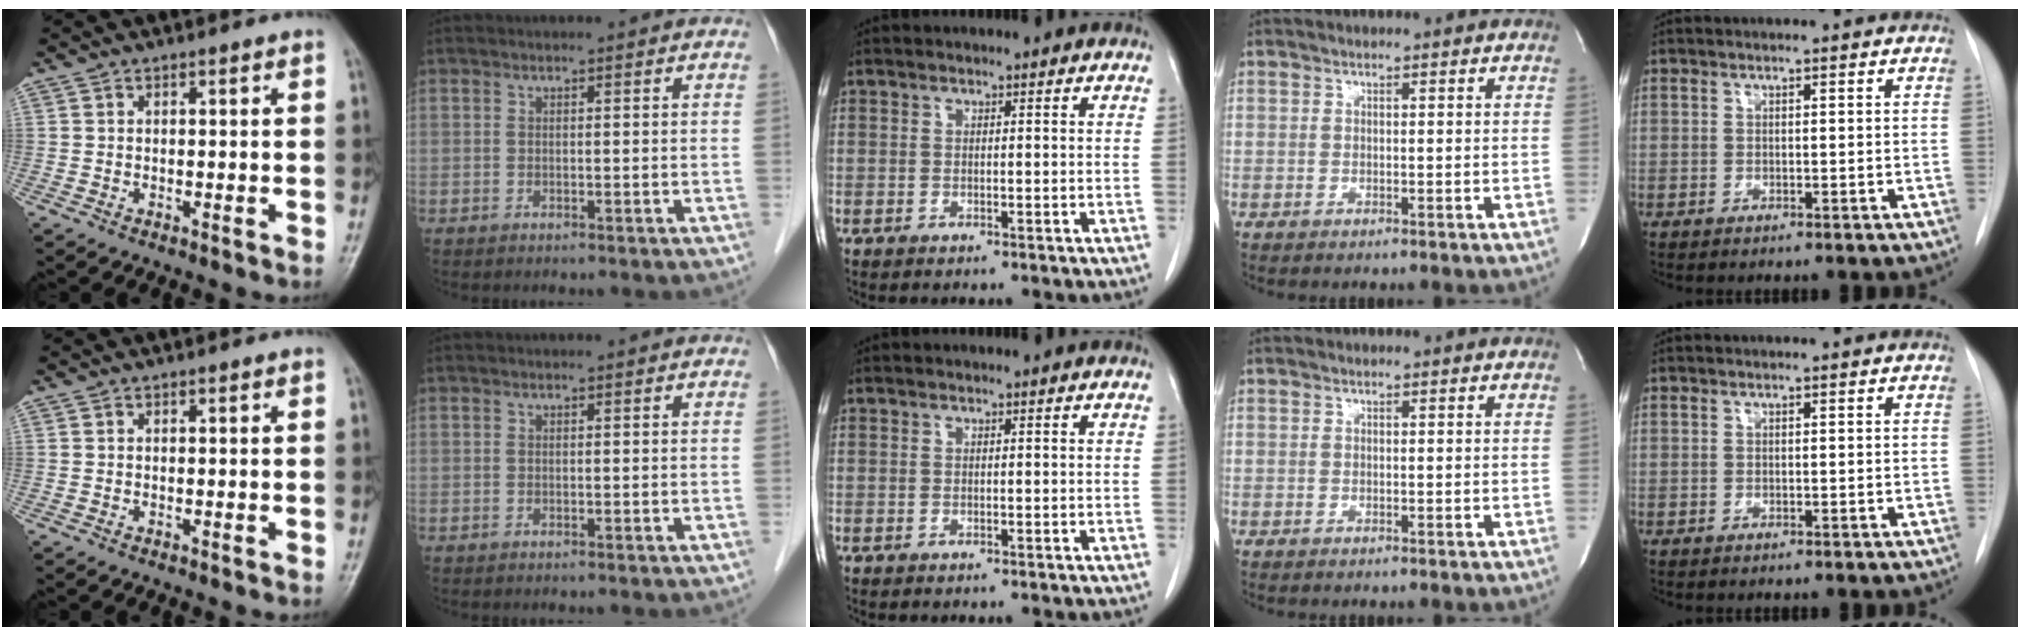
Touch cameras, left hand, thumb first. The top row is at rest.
{}